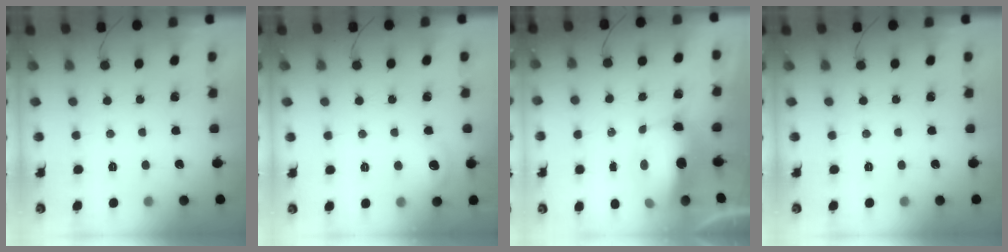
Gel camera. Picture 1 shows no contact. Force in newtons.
{"total": 7.9, "press": 6.9, "slide": 3.9}
{"total": 11.2, "press": 10.9, "slide": 2.3}
{"total": 0.0}